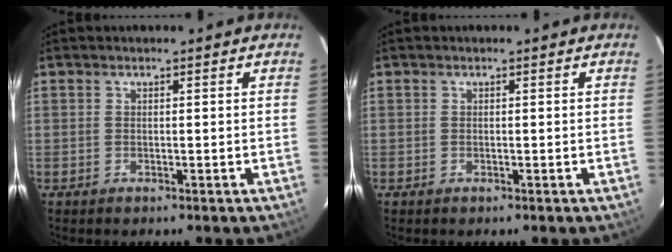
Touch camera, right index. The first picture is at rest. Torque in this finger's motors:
{"motor_torque": [0.00, 0.00, 0.02, 0.00]}